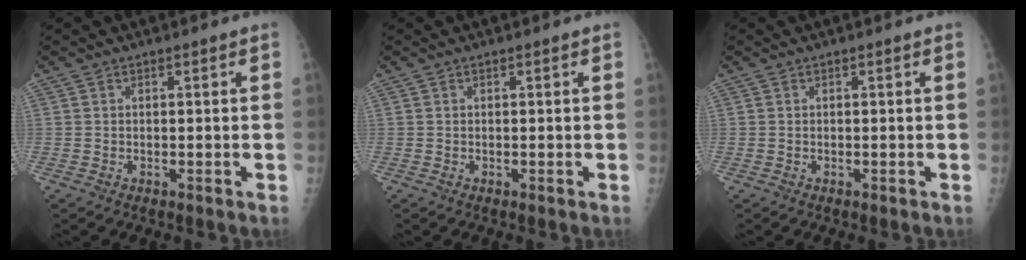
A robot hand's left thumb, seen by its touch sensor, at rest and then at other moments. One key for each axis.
{"total": 0.0}
{"total": 0.0}